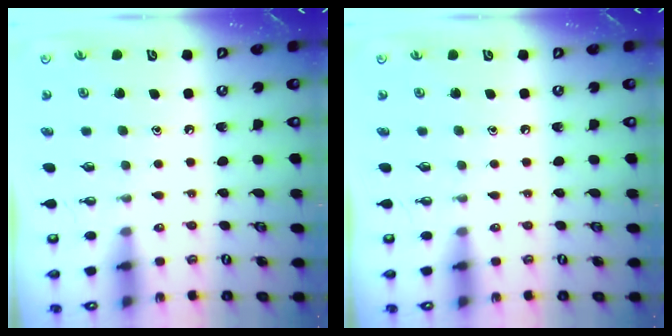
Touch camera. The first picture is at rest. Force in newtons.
{"total": 0.0}